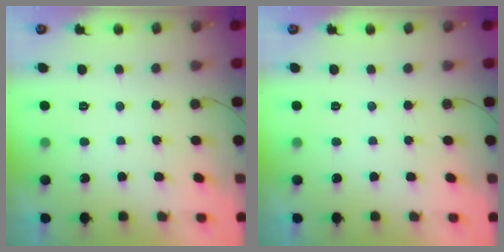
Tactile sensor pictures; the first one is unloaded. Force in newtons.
{"total": 0.0}